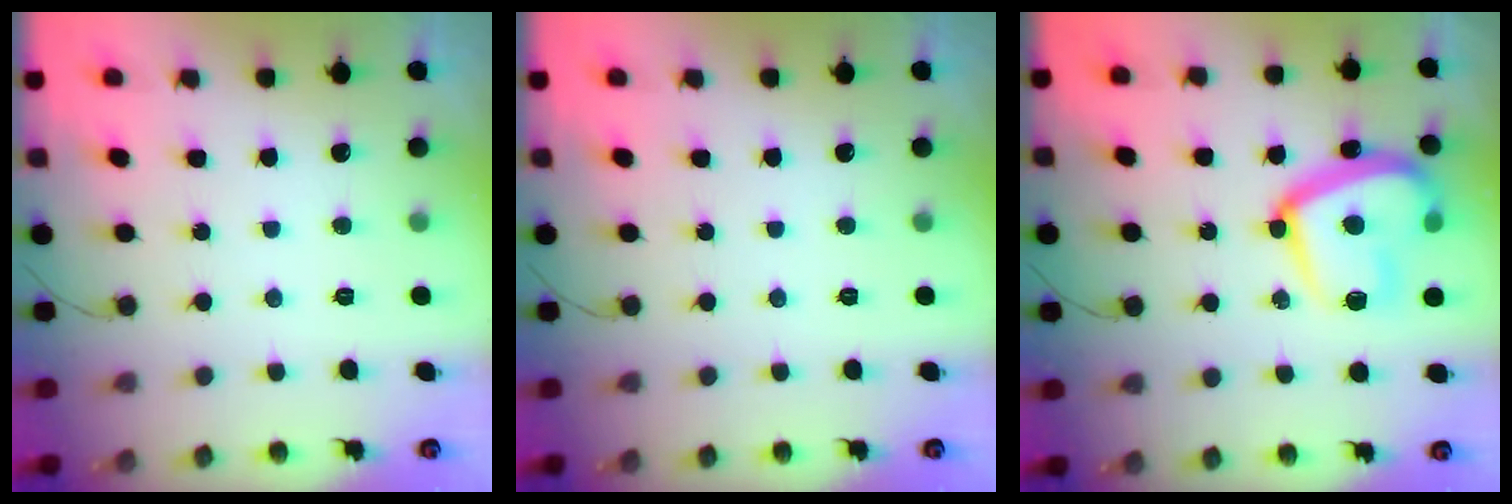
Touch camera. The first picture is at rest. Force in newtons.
{"total": 0.0}
{"total": 19.8, "press": 19.7, "slide": 1.9}